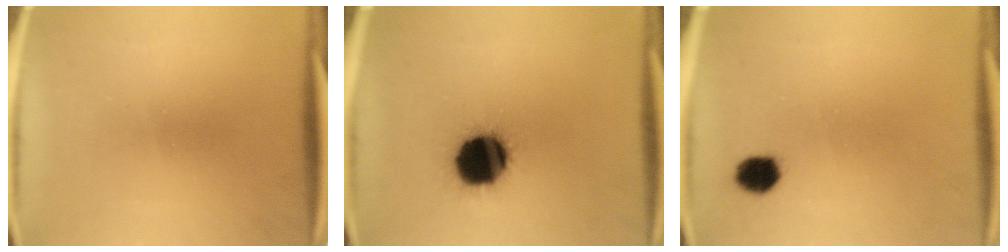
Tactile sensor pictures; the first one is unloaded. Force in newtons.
{"total": 18.0}
{"total": 4.8}